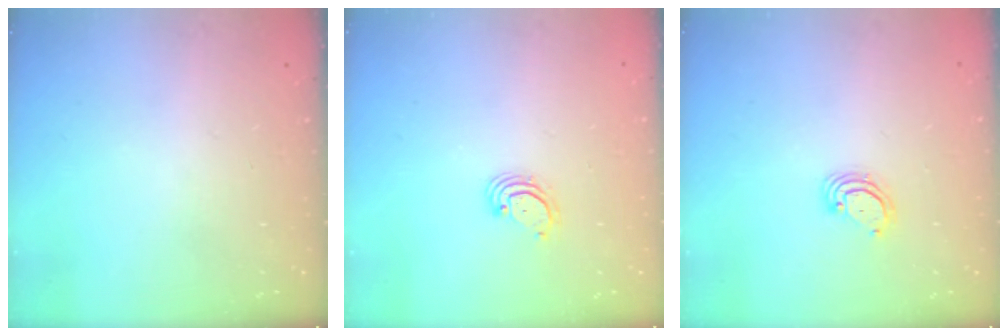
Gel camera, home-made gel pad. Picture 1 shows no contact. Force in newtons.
{"total": 3.0, "press": 3.0, "slide": 0.3}
{"total": 3.0, "press": 2.9, "slide": 0.3}